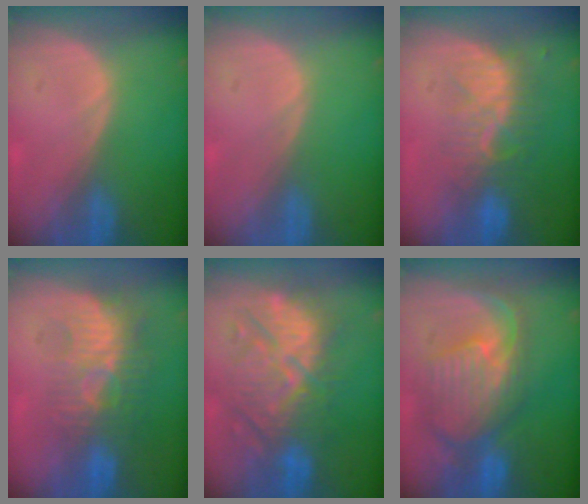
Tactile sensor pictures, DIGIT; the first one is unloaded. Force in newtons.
{"total": 0.0}
{"total": 8.3, "press": 7.3, "slide": 3.8}
{"total": 9.4, "press": 8.4, "slide": 4.1}
{"total": 11.0, "press": 10.9, "slide": 1.8}
{"total": 11.0, "press": 9.6, "slide": 5.3}